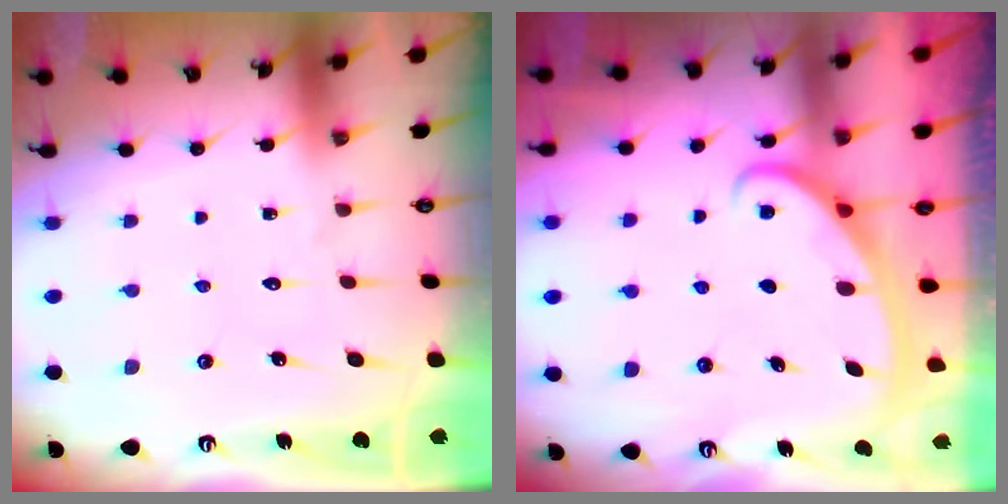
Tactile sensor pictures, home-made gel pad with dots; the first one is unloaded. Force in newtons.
{"total": 3.0, "press": 3.0, "slide": 0.4}